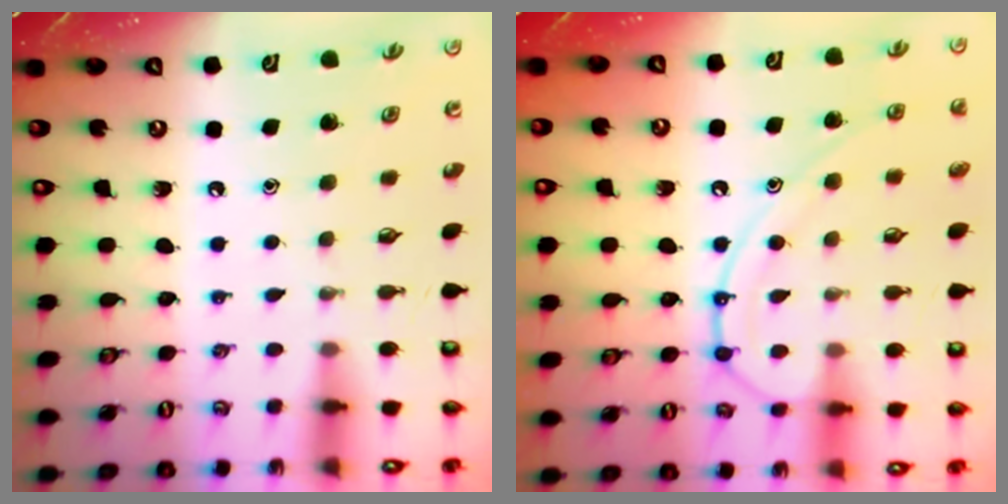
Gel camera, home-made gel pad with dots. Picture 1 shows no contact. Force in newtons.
{"total": 14.4, "press": 14.3, "slide": 1.3}